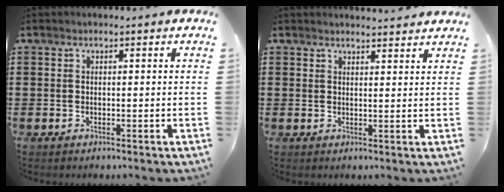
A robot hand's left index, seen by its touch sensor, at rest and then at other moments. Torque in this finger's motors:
{"motor_torque": [2.14, 0.00, 0.03, -0.01]}